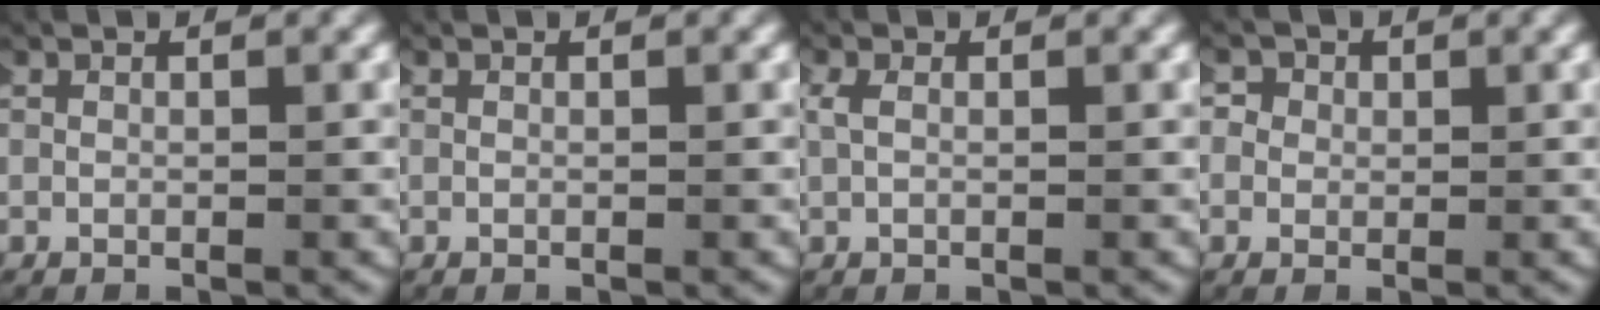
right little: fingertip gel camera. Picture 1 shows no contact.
{"total": 0.0}
{"total": 0.8, "force": [0.5, 0.3, 0.6], "torque": [-0.015, 0.003, 0.009]}
{"total": 3.3, "force": [0.4, 3.2, 1.0], "torque": [-0.033, 0.003, -0.006]}